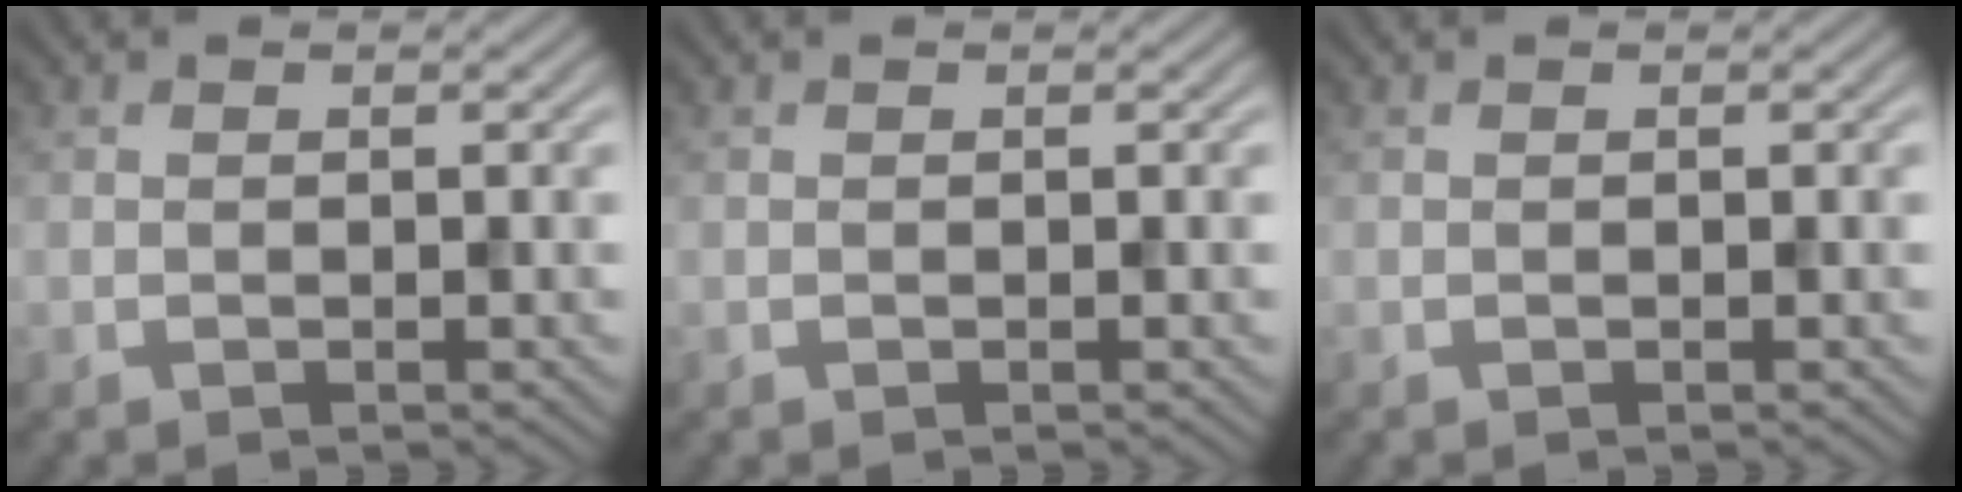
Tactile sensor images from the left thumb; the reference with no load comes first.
{"total": 0.0}
{"total": 0.0}